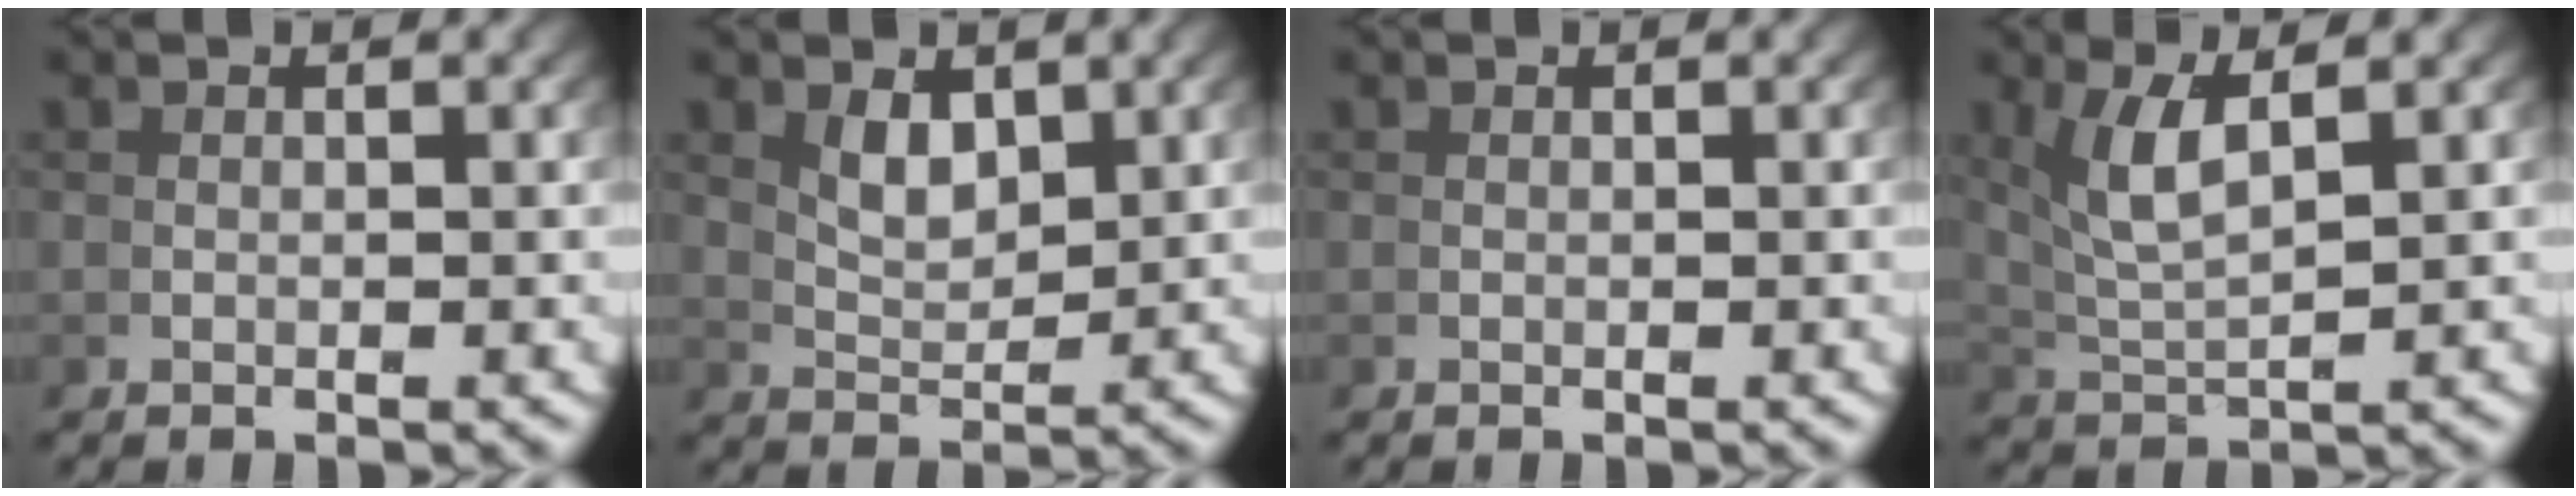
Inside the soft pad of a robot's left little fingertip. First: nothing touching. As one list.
[{"total": 2.6, "force": [1.8, 0.6, 1.8], "torque": [-0.026, -0.008, 0.042]}, {"total": 0.0}, {"total": 4.2, "force": [2.0, 1.2, 3.4], "torque": [-0.077, -0.007, 0.052]}]